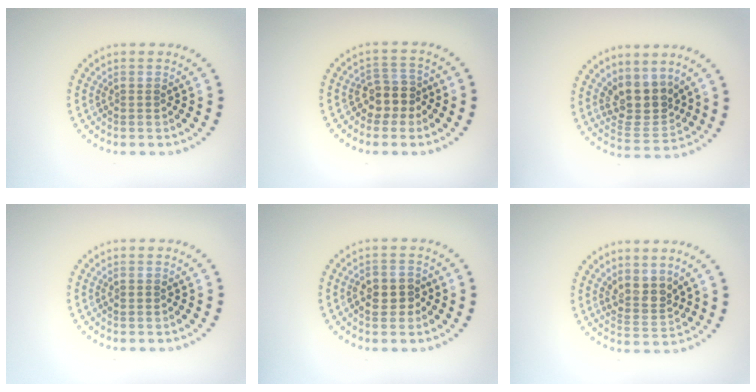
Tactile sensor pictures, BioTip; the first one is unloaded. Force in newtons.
{"total": 2.8, "press": 2.4, "slide": 1.4}
{"total": 4.0, "press": 3.6, "slide": 1.9}
{"total": 0.8, "press": 0.8, "slide": 0.2}
{"total": 2.8, "press": 2.8, "slide": 0.6}
{"total": 2.6, "press": 2.1, "slide": 1.5}